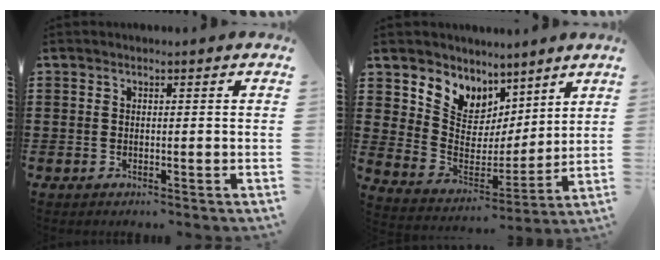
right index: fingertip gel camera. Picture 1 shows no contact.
{"total": 6.8, "force": [5.1, 4.4, -1.3], "torque": [-0.030, -0.060, 0.094]}